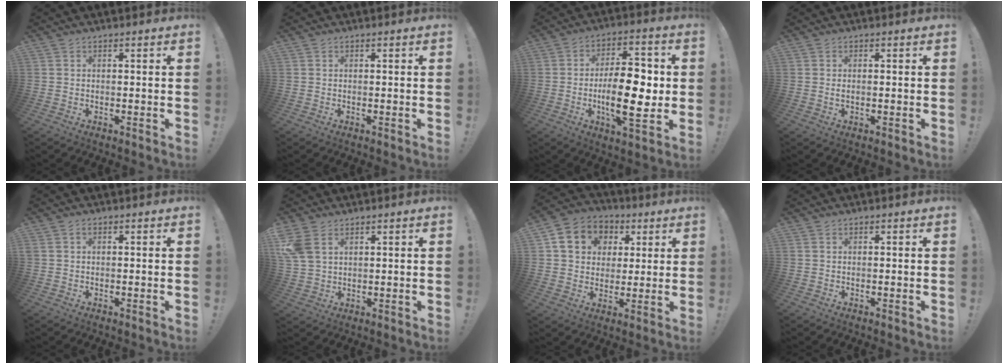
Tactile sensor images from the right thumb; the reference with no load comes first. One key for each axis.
{"total": 0.0}
{"total": 17.8, "fx": -2.1, "fy": 7.5, "fz": 16.0, "tx": -0.260, "ty": 0.002, "tz": -0.039}
{"total": 0.7, "fx": -0.1, "fy": 0.4, "fz": 0.6, "tx": -0.011, "ty": 0.001, "tz": -0.003}
{"total": 0.7, "fx": -0.1, "fy": 0.4, "fz": 0.6, "tx": -0.018, "ty": 0.006, "tz": -0.001}
{"total": 7.1, "fx": 3.4, "fy": 4.4, "fz": 4.4, "tx": -0.090, "ty": -0.009, "tz": 0.069}
{"total": 11.2, "fx": 3.7, "fy": 9.7, "fz": 4.2, "tx": -0.062, "ty": -0.010, "tz": 0.076}
{"total": 0.0}